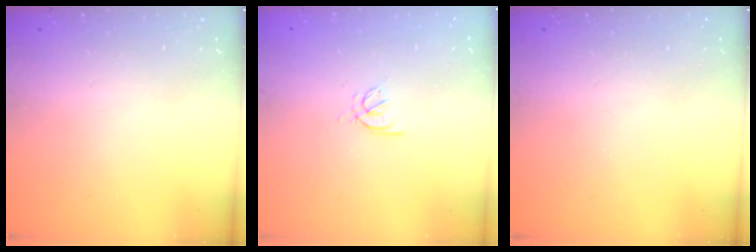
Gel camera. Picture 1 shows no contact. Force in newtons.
{"total": 2.4, "press": 2.4, "slide": 0.5}
{"total": 0.0}